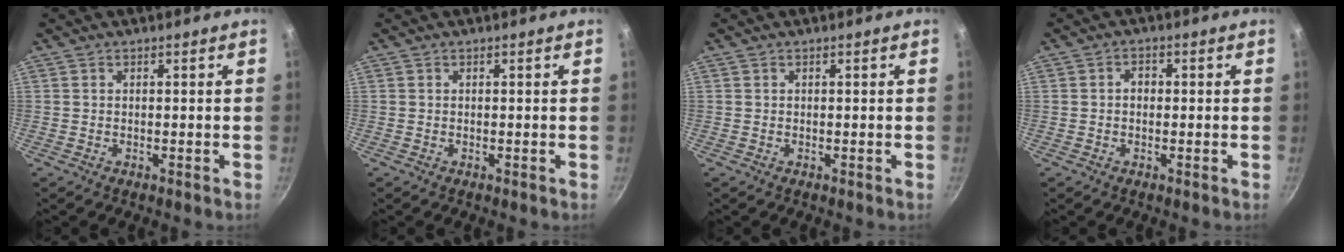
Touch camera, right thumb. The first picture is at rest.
{"total": 0.0}
{"total": 0.0}
{"total": 2.1, "force": [0.0, 1.6, 1.3], "torque": [-0.014, 0.007, -0.004]}